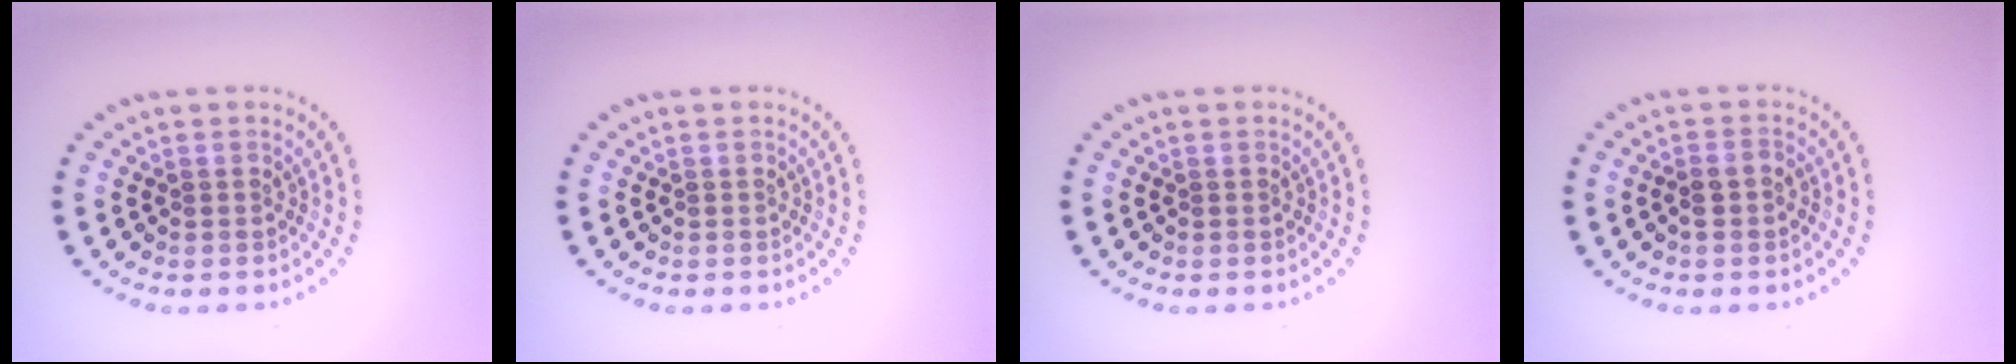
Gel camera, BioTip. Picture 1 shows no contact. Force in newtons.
{"total": 0.0}
{"total": 0.0}
{"total": 1.2, "press": 1.1, "slide": 0.4}